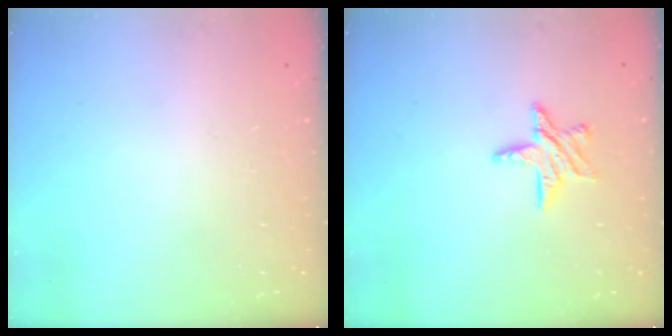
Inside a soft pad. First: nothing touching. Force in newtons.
{"total": 8.3, "press": 8.3, "slide": 0.7}